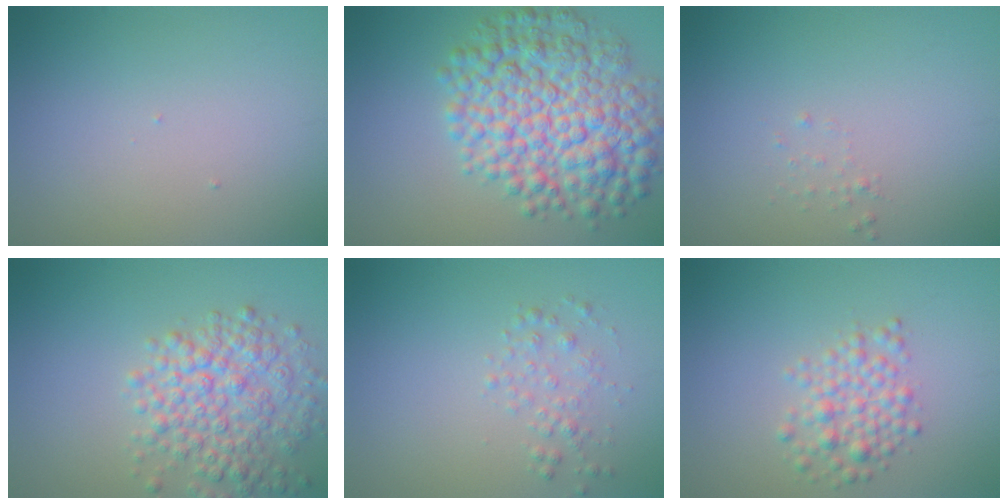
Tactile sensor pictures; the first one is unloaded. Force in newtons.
{"total": 9.8, "press": 9.8, "slide": 0.1}
{"total": 0.5, "press": 0.5, "slide": 0.1}
{"total": 5.7, "press": 5.7, "slide": 0.3}
{"total": 1.6, "press": 1.6, "slide": 0.0}
{"total": 3.0, "press": 3.0, "slide": 0.2}